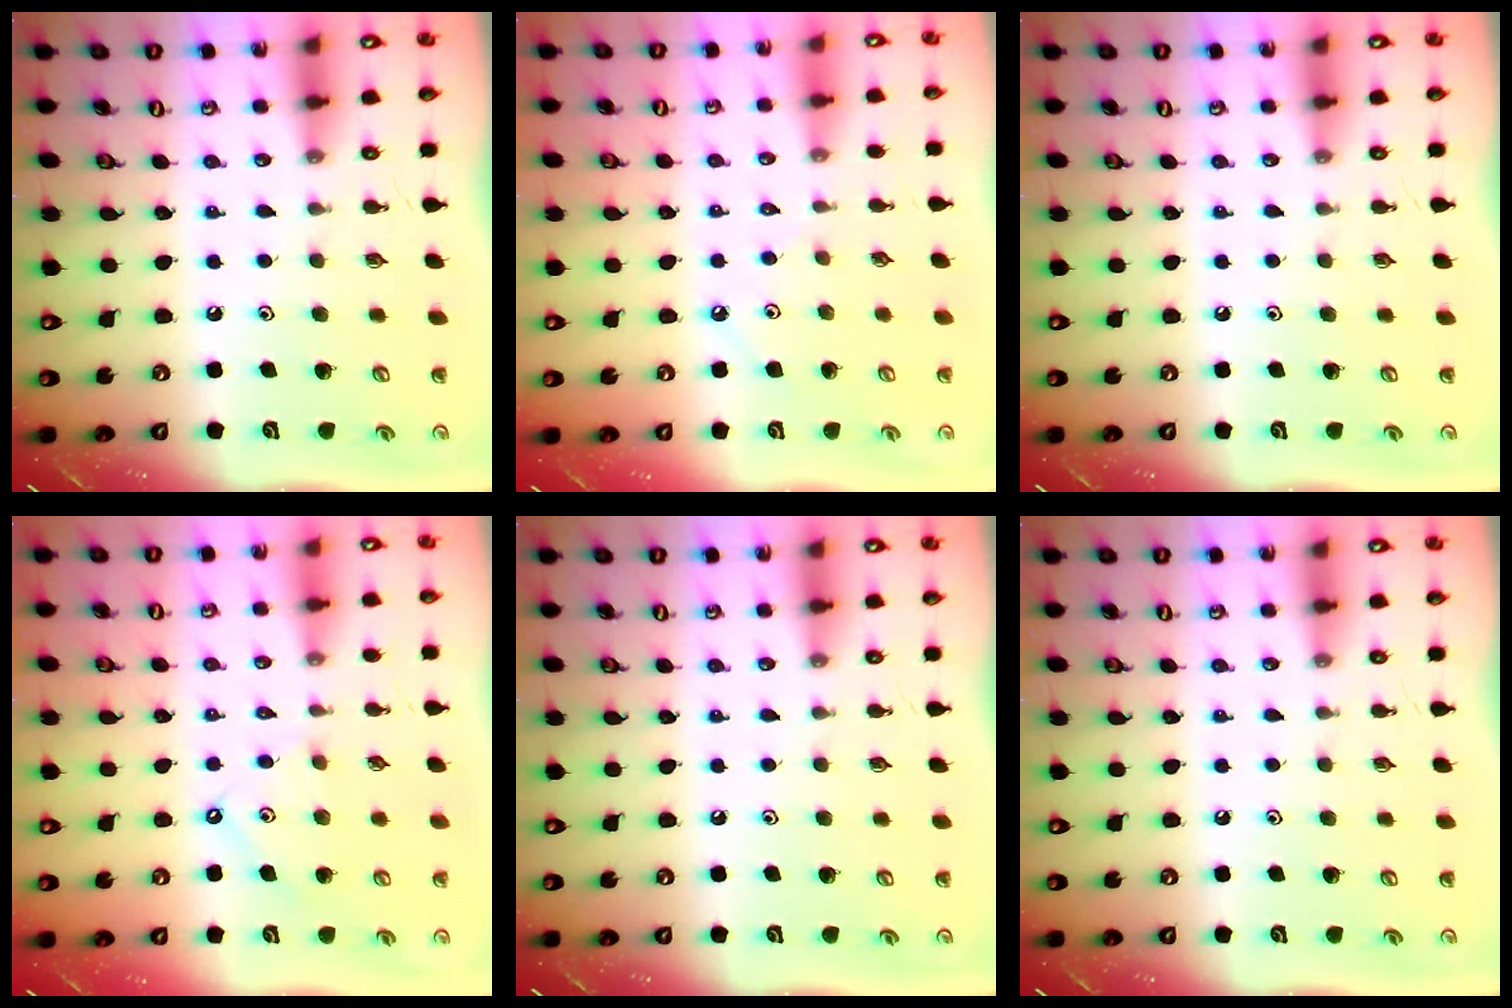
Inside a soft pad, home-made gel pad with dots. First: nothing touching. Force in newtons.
{"total": 3.2, "press": 3.2, "slide": 0.6}
{"total": 0.0}
{"total": 6.4, "press": 6.3, "slide": 0.8}
{"total": 0.0}
{"total": 0.0}